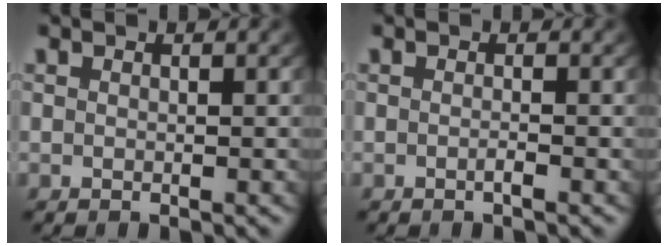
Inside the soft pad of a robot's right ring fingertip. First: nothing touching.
{"total": 0.6, "force": [-0.5, -0.1, 0.3], "torque": [-0.011, -0.001, -0.010]}